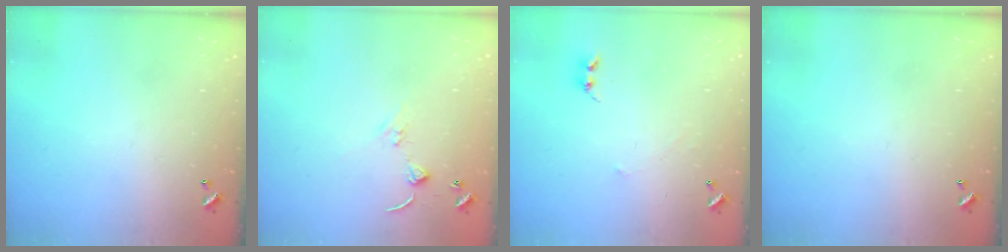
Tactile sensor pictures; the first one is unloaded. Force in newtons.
{"total": 3.7, "press": 3.6, "slide": 0.5}
{"total": 2.3, "press": 2.3, "slide": 0.3}
{"total": 0.0}